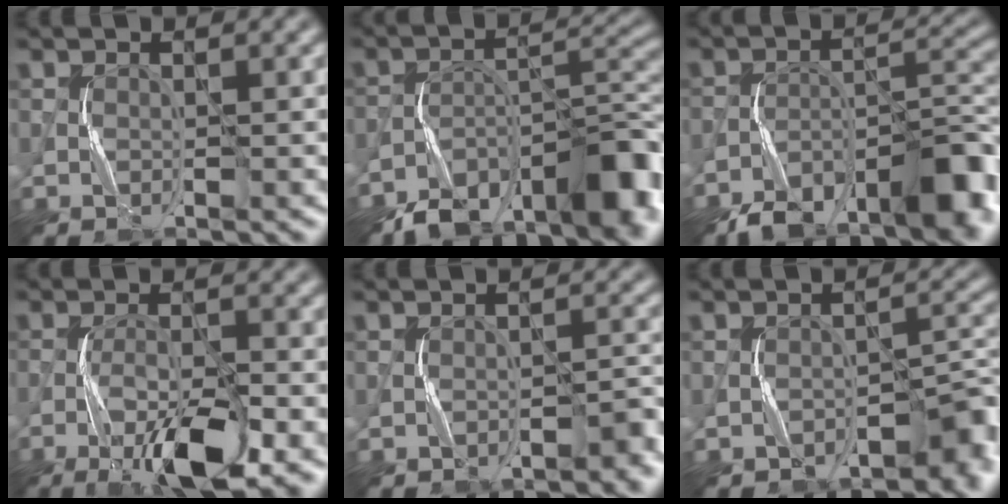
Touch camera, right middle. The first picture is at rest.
{"total": 10.7, "force": [-7.8, 4.7, 5.6], "torque": [-0.062, 0.004, -0.135]}
{"total": 9.6, "force": [-6.9, 3.8, 5.5], "torque": [-0.070, 0.008, -0.123]}
{"total": 7.6, "force": [-4.1, 1.9, 6.1], "torque": [-0.112, -0.004, -0.070]}
{"total": 2.2, "force": [-1.5, 1.1, 1.1], "torque": [-0.010, 0.004, -0.023]}
{"total": 5.5, "force": [-3.7, 2.8, 3.1], "torque": [-0.011, 0.005, -0.059]}